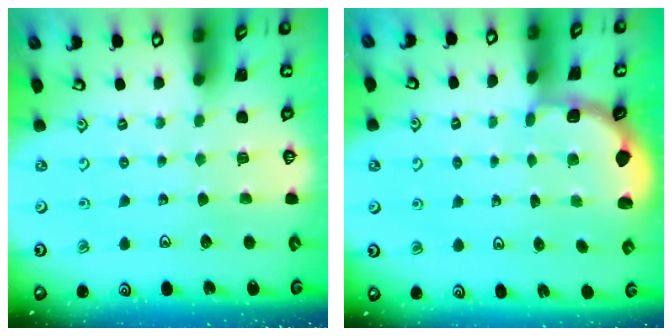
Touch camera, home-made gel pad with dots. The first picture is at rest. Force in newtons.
{"total": 1.9, "press": 1.8, "slide": 0.7}